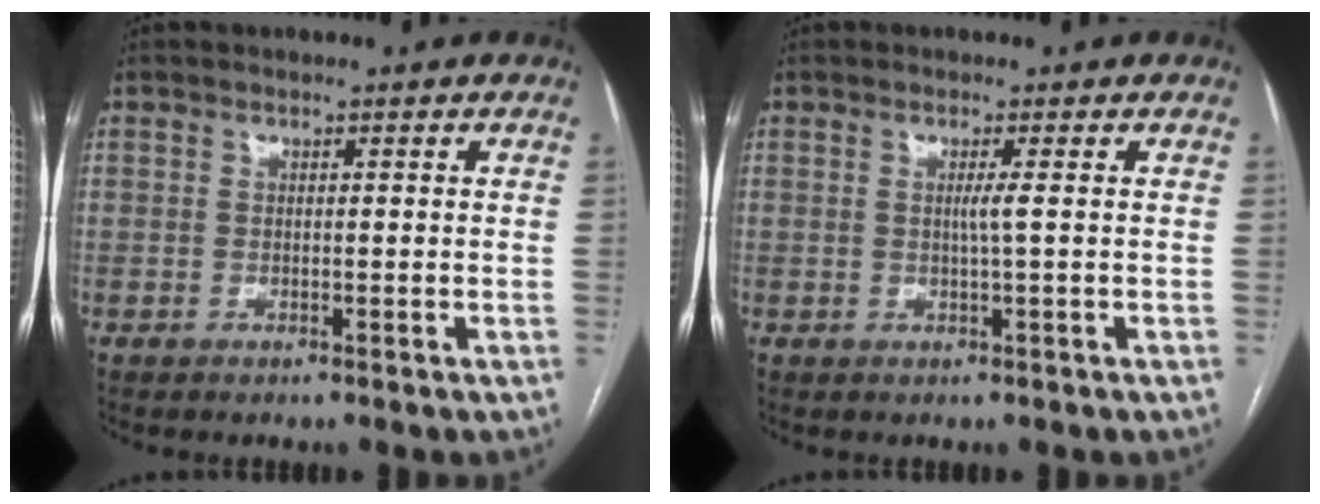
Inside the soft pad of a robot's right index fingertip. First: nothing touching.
{"total": 1.6, "force": [0.1, -0.6, 1.4], "torque": [-0.029, -0.001, 0.001]}